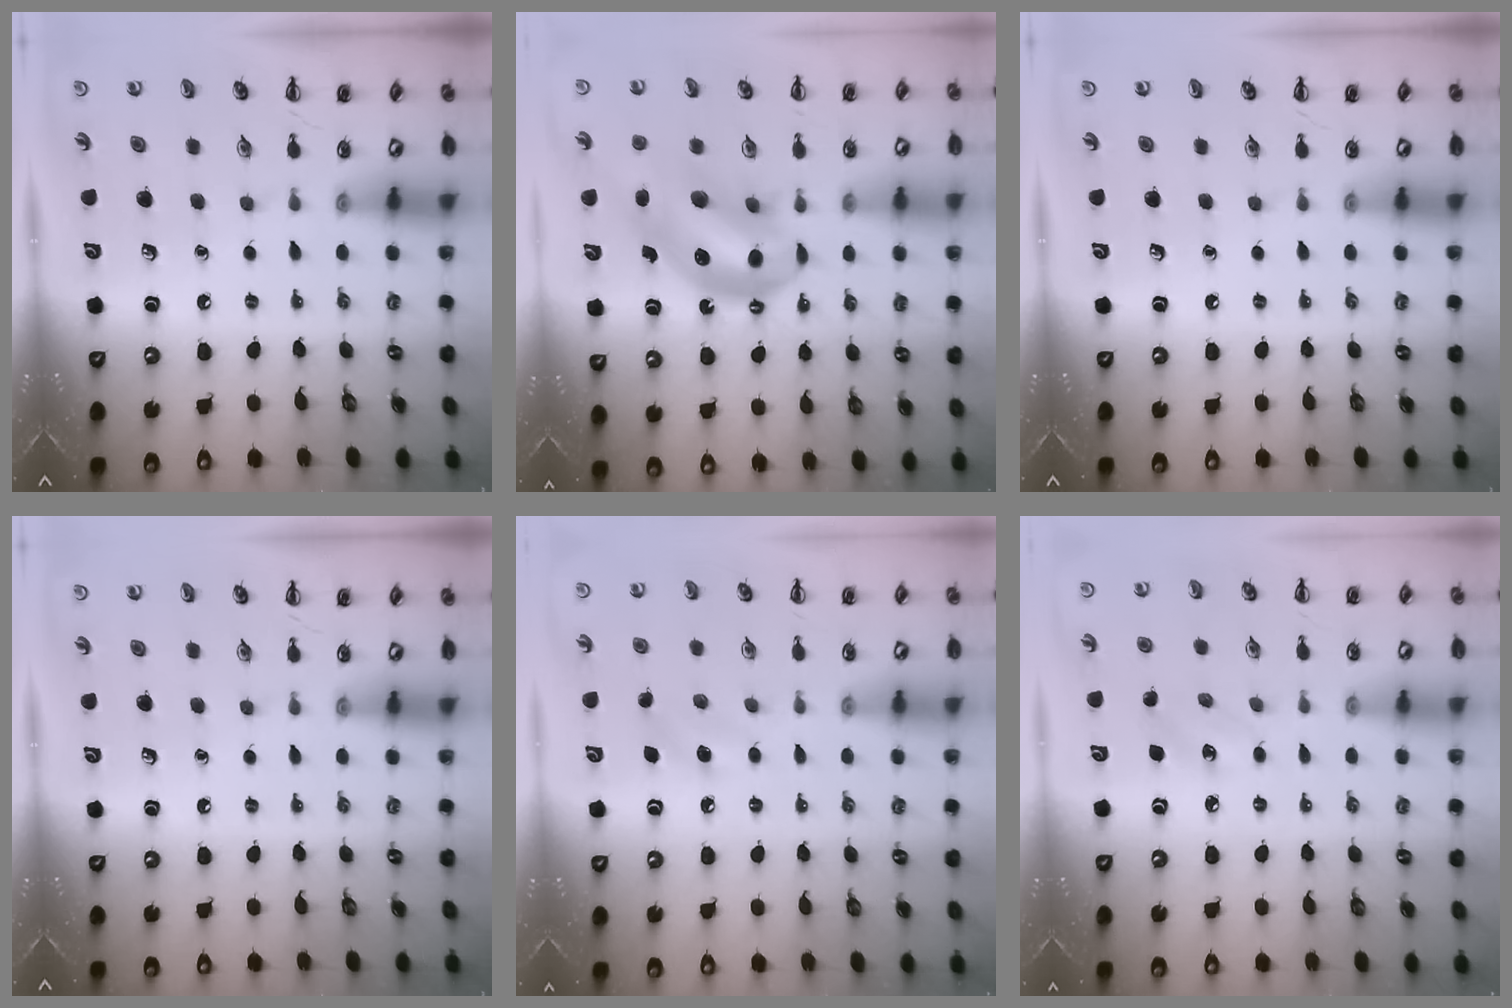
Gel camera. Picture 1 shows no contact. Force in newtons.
{"total": 13.3, "press": 12.8, "slide": 3.7}
{"total": 0.0}
{"total": 0.0}
{"total": 7.4, "press": 7.1, "slide": 2.0}
{"total": 5.5, "press": 5.3, "slide": 1.4}